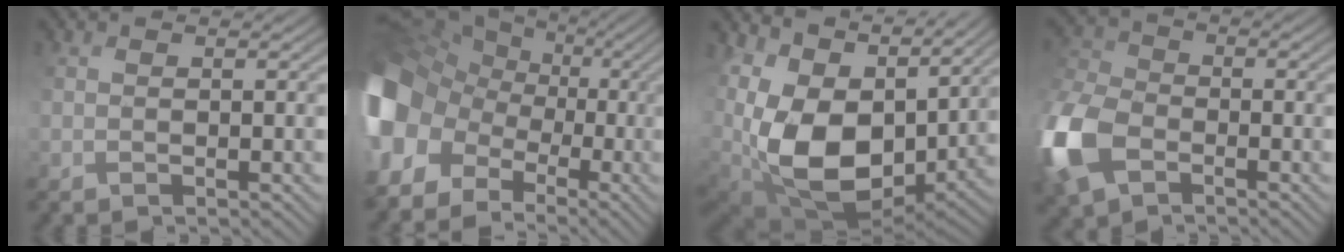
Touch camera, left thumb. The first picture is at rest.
{"total": 15.4, "force": [-2.5, 12.4, 8.6], "torque": [-0.249, -0.006, -0.066]}
{"total": 16.8, "force": [4.3, 10.7, 12.2], "torque": [-0.281, -0.008, 0.096]}
{"total": 11.9, "force": [-4.2, 7.7, 8.0], "torque": [-0.238, -0.014, -0.091]}